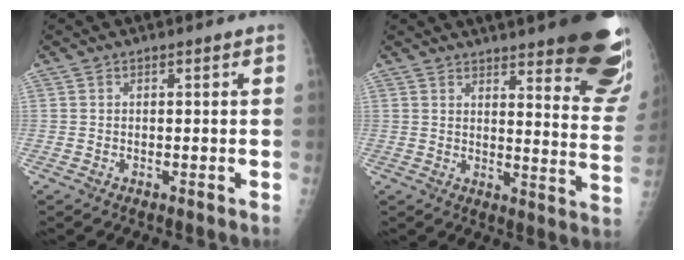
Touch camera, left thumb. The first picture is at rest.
{"total": 23.7, "force": [16.9, 5.0, 15.9], "torque": [-0.155, -0.099, 0.198]}